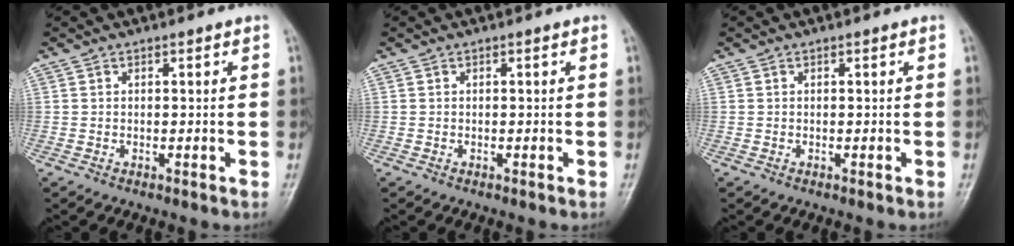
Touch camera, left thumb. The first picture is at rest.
{"total": 0.0}
{"total": 0.0}